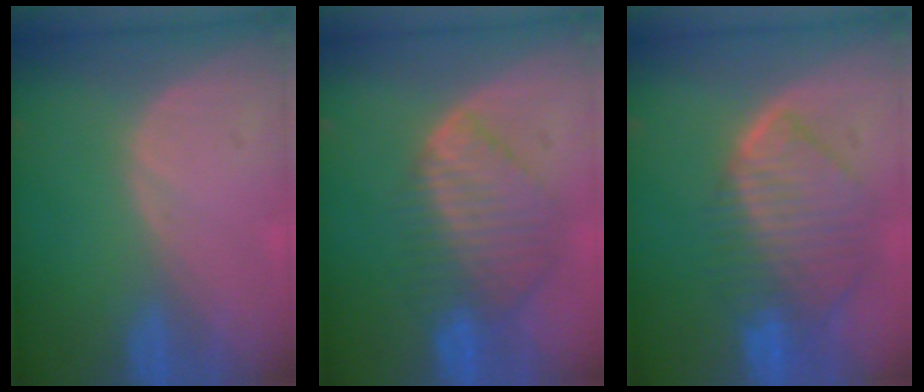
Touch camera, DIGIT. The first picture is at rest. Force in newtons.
{"total": 8.7, "press": 7.7, "slide": 4.0}
{"total": 9.9, "press": 8.6, "slide": 4.9}